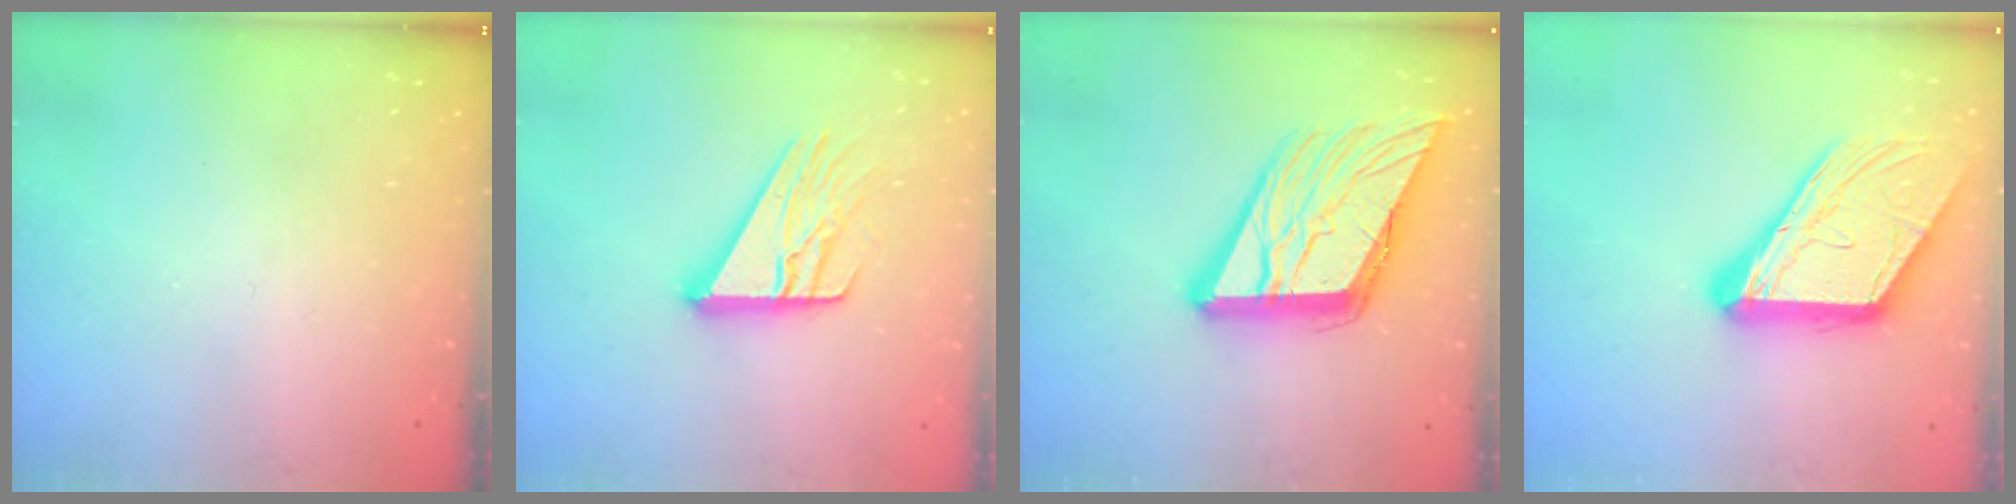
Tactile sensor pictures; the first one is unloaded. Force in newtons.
{"total": 15.4, "press": 15.3, "slide": 1.4}
{"total": 20.5, "press": 20.2, "slide": 3.3}
{"total": 17.8, "press": 17.7, "slide": 1.8}